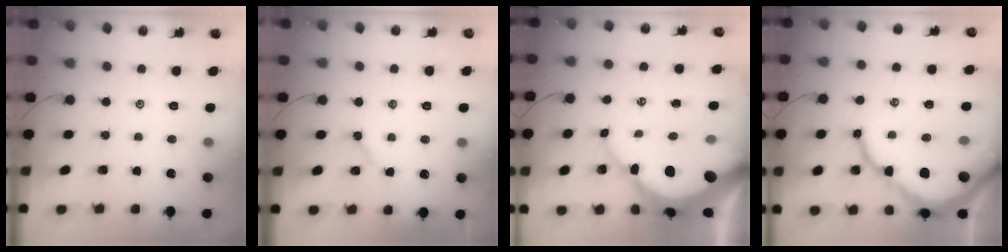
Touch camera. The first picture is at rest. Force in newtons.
{"total": 2.6, "press": 2.5, "slide": 0.3}
{"total": 15.1, "press": 15.1, "slide": 1.2}
{"total": 13.8, "press": 13.7, "slide": 1.5}